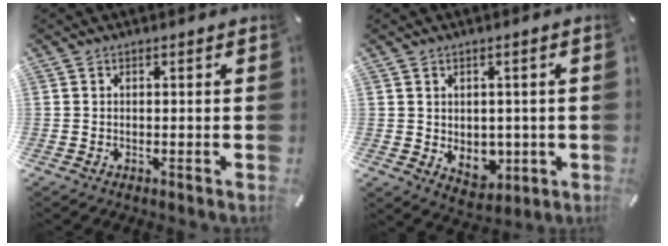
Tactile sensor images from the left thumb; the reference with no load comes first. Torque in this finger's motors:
{"motor_torque": [0.11, 0.13, 0.12, -0.05, 0.00]}